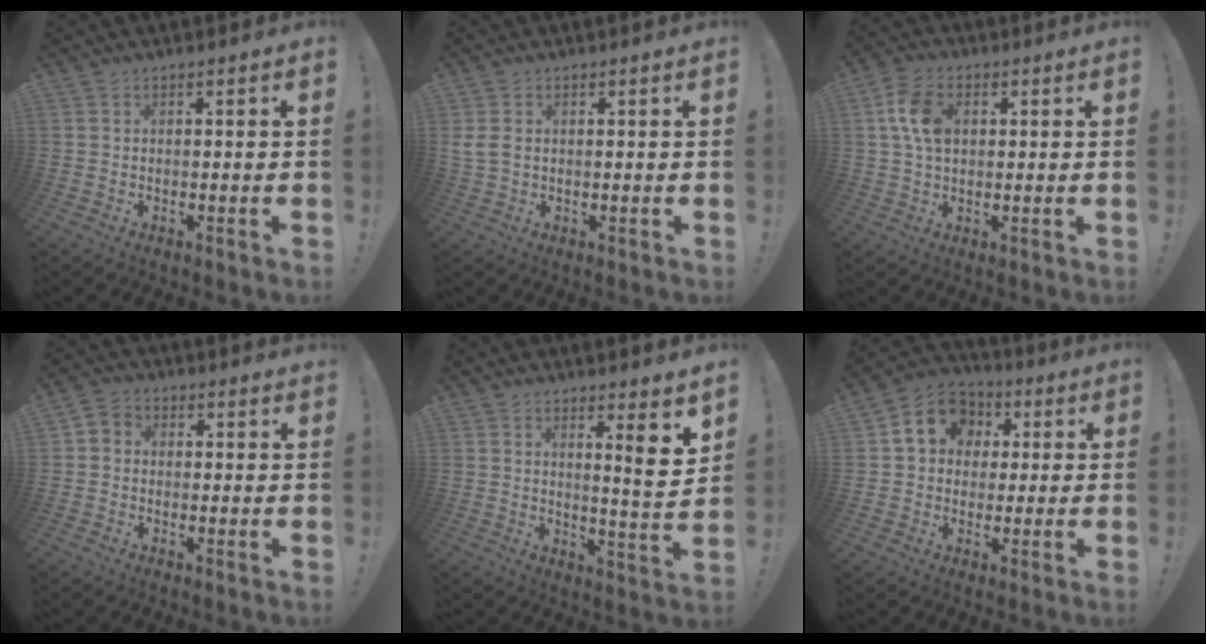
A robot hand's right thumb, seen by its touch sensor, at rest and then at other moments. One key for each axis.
{"total": 3.4, "fx": 0.8, "fy": 2.4, "fz": 2.3, "tx": -0.047, "ty": 0.002, "tz": 0.017}
{"total": 9.8, "fx": 2.0, "fy": 6.6, "fz": 7.0, "tx": -0.129, "ty": 0.009, "tz": 0.039}
{"total": 3.5, "fx": 0.1, "fy": 3.1, "fz": 1.5, "tx": -0.025, "ty": 0.006, "tz": 0.005}
{"total": 7.7, "fx": 3.9, "fy": -0.1, "fz": 6.7, "tx": -0.075, "ty": -0.043, "tz": 0.052}
{"total": 11.7, "fx": 2.8, "fy": 10.0, "fz": 5.4, "tx": -0.072, "ty": 0.001, "tz": 0.059}